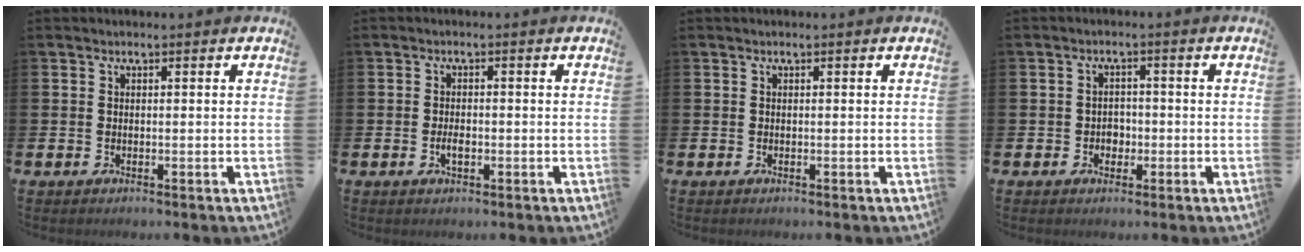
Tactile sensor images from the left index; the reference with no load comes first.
{"total": 1.8, "force": [-0.5, 0.9, 1.5], "torque": [-0.026, 0.000, -0.009]}
{"total": 0.0}
{"total": 2.2, "force": [-0.6, 2.0, 0.8], "torque": [-0.010, 0.002, -0.018]}